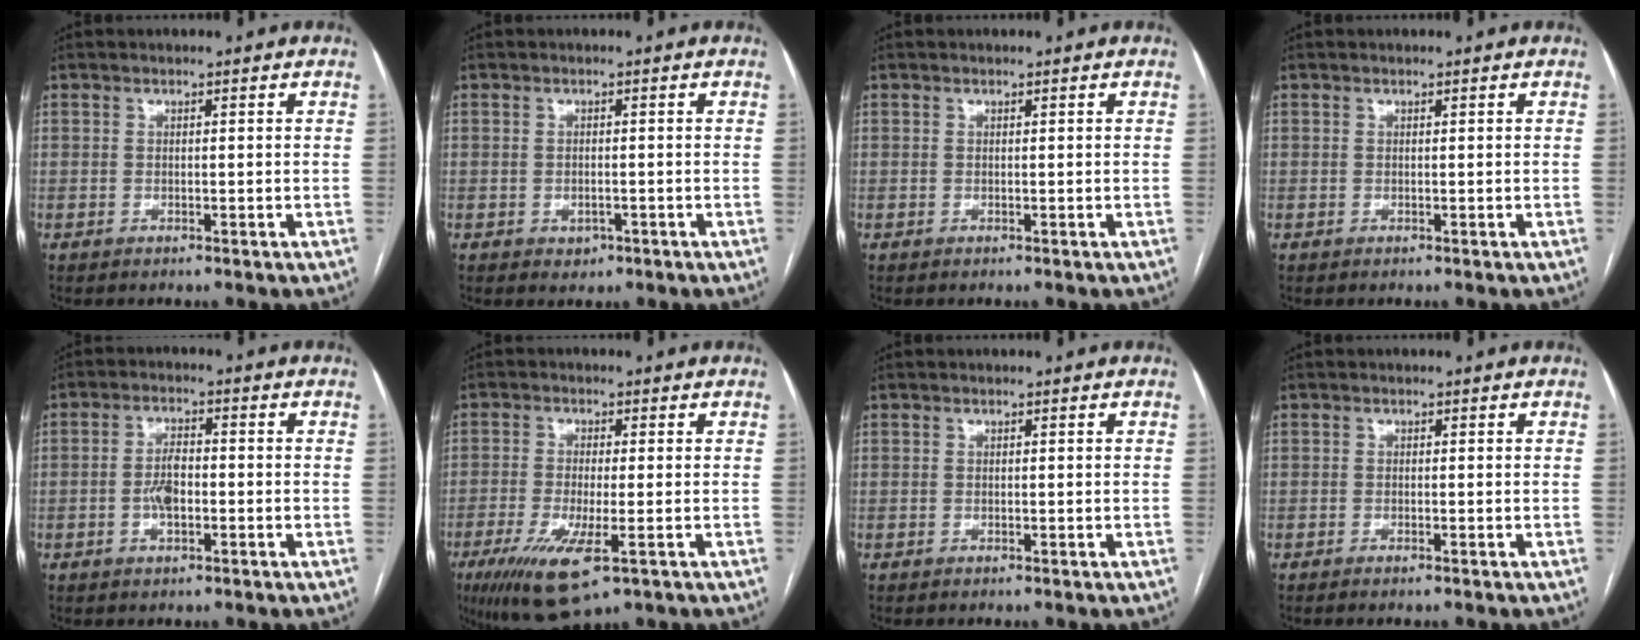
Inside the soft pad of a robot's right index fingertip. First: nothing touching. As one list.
[{"total": 1.7, "force": [-0.8, 1.3, 0.8], "torque": [-0.011, 0.002, -0.004]}, {"total": 0.0}, {"total": 0.0}, {"total": 4.0, "force": [-0.9, 1.8, 3.5], "torque": [-0.068, 0.006, -0.016]}, {"total": 9.7, "force": [-4.2, 2.1, 8.5], "torque": [-0.160, -0.029, -0.067]}, {"total": 0.0}, {"total": 0.7, "force": [-0.5, 0.0, 0.5], "torque": [-0.010, -0.001, -0.010]}]